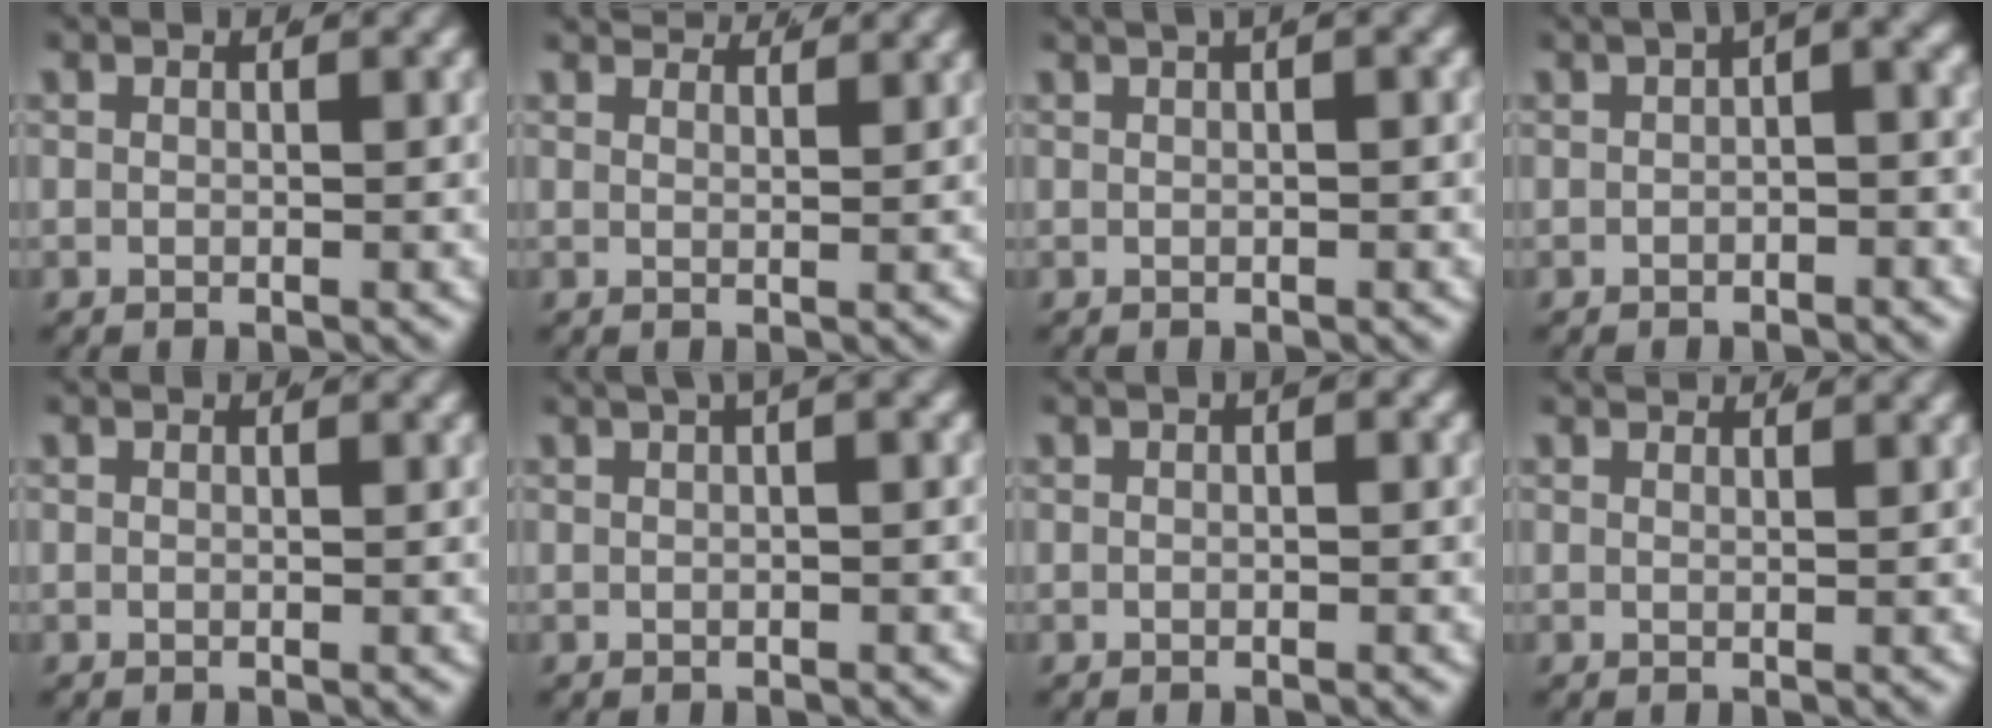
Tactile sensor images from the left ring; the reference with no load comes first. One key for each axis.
{"total": 3.3, "fx": 3.3, "fy": -0.2, "fz": 0.7, "tx": -0.004, "ty": -0.001, "tz": 0.053}
{"total": 2.5, "fx": 1.5, "fy": 0.5, "fz": 1.9, "tx": -0.012, "ty": 0.021, "tz": 0.017}
{"total": 2.2, "fx": 0.4, "fy": 0.7, "fz": 2.1, "tx": -0.020, "ty": 0.007, "tz": 0.006}
{"total": 0.0}
{"total": 3.3, "fx": 1.7, "fy": 0.7, "fz": 2.8, "tx": -0.023, "ty": 0.024, "tz": 0.021}
{"total": 0.6, "fx": 0.2, "fy": 0.1, "fz": 0.5, "tx": -0.006, "ty": 0.004, "tz": 0.002}
{"total": 1.8, "fx": 1.7, "fy": -0.5, "fz": 0.3, "tx": 0.004, "ty": -0.003, "tz": 0.028}